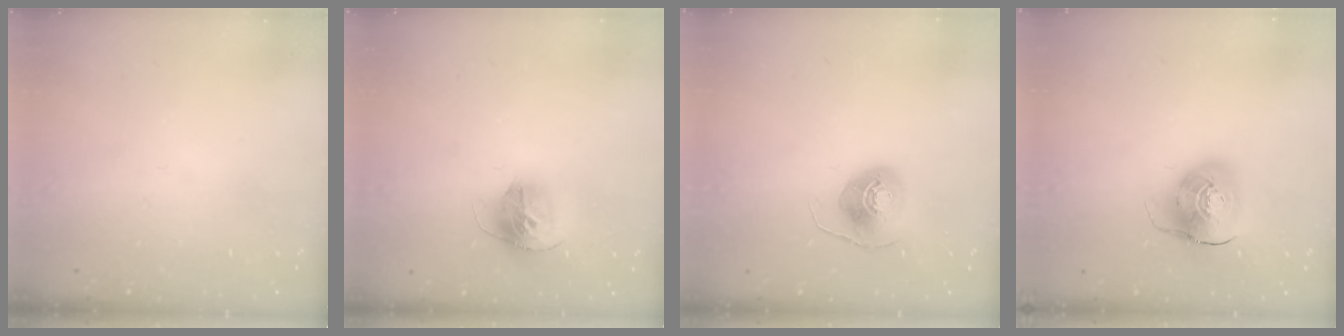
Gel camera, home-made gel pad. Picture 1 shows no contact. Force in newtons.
{"total": 13.0, "press": 12.9, "slide": 1.4}
{"total": 8.5, "press": 8.4, "slide": 0.4}
{"total": 11.4, "press": 11.3, "slide": 1.8}